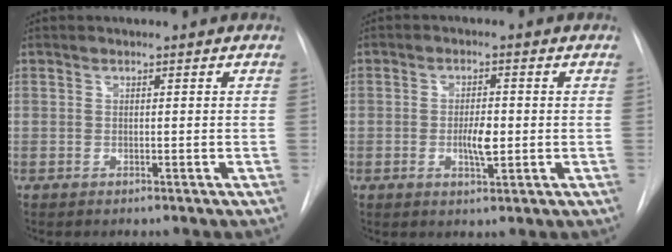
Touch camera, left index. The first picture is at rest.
{"total": 3.9, "force": [-0.5, 1.2, 3.6], "torque": [-0.064, -0.001, -0.006]}